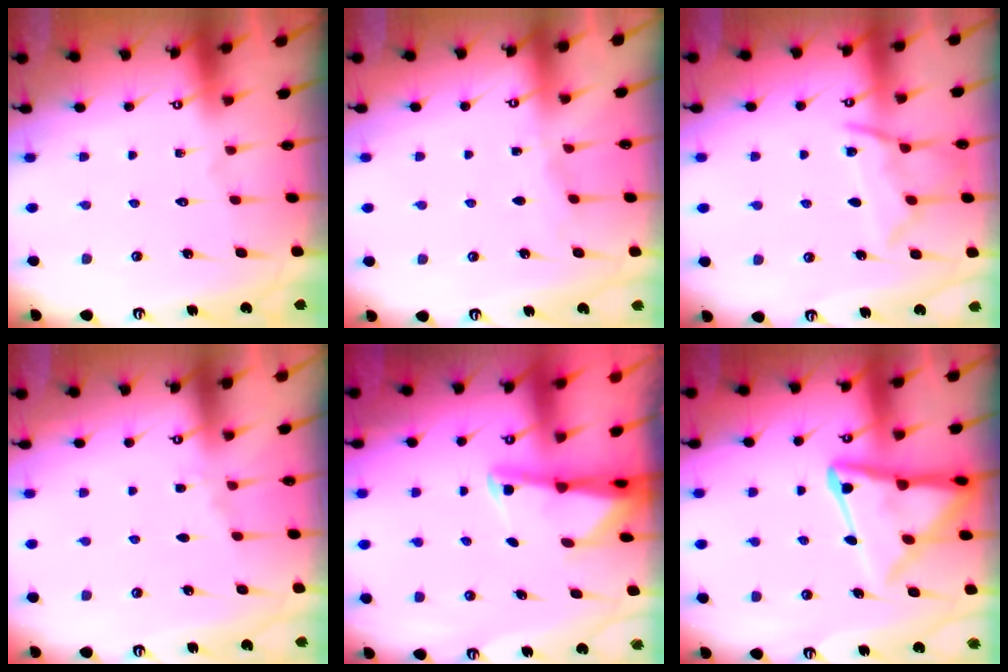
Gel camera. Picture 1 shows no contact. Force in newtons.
{"total": 3.5, "press": 3.5, "slide": 0.4}
{"total": 9.9, "press": 9.9, "slide": 0.7}
{"total": 3.0, "press": 2.9, "slide": 0.5}
{"total": 3.3, "press": 3.3, "slide": 0.4}
{"total": 13.3, "press": 13.2, "slide": 1.4}